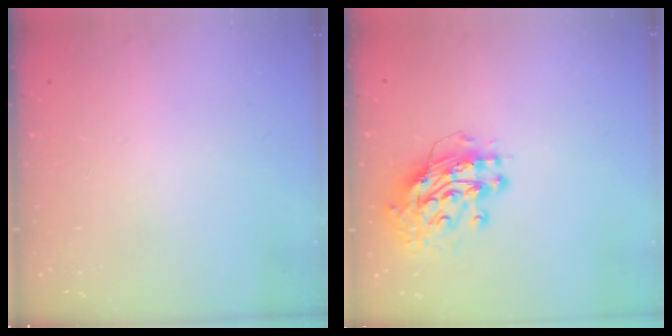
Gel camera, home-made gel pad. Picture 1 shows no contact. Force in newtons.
{"total": 12.9, "press": 12.8, "slide": 1.2}